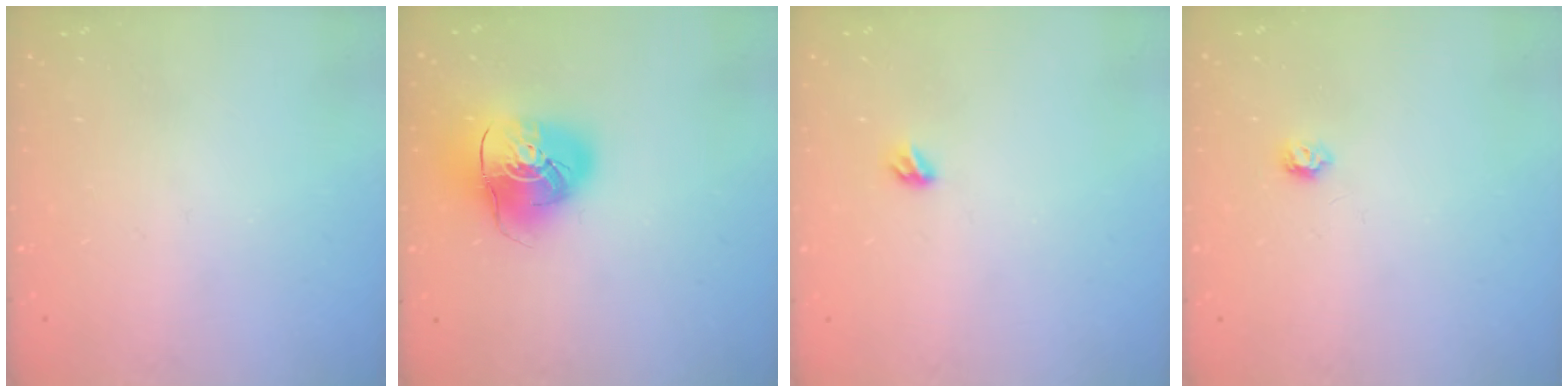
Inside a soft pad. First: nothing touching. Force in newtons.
{"total": 13.4, "press": 13.3, "slide": 2.0}
{"total": 3.2, "press": 3.1, "slide": 0.8}
{"total": 3.9, "press": 3.9, "slide": 0.6}